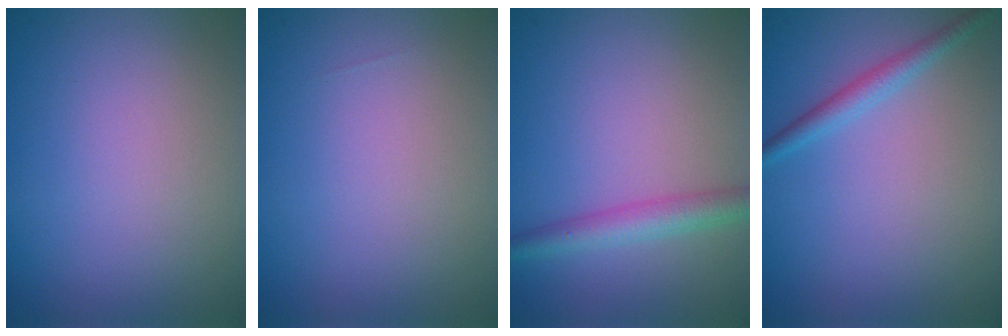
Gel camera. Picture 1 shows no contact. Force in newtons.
{"total": 0.0}
{"total": 3.0, "press": 3.0, "slide": 0.1}
{"total": 1.8, "press": 1.8, "slide": 0.1}